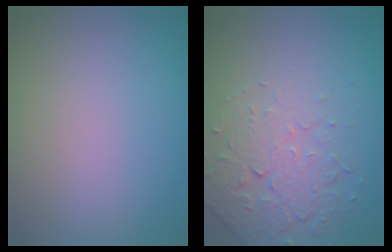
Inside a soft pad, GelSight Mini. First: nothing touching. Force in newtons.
{"total": 5.0, "press": 3.5, "slide": 3.6}